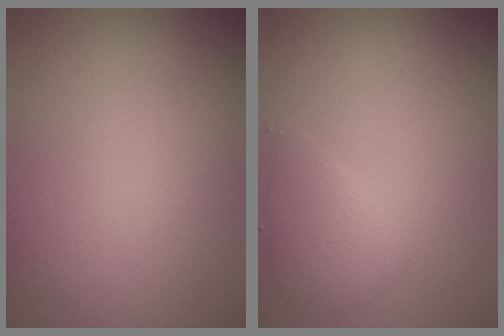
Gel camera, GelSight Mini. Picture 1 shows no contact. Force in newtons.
{"total": 1.8, "press": 1.8, "slide": 0.1}